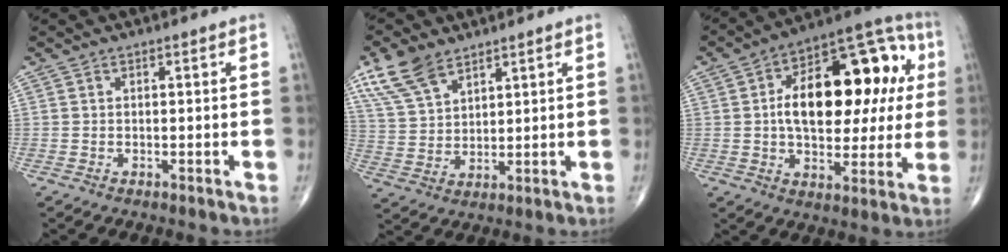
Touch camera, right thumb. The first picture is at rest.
{"total": 9.7, "force": [6.5, 4.9, 5.3], "torque": [-0.100, -0.017, 0.137]}
{"total": 24.6, "force": [3.6, 13.0, 20.5], "torque": [-0.270, 0.028, 0.048]}